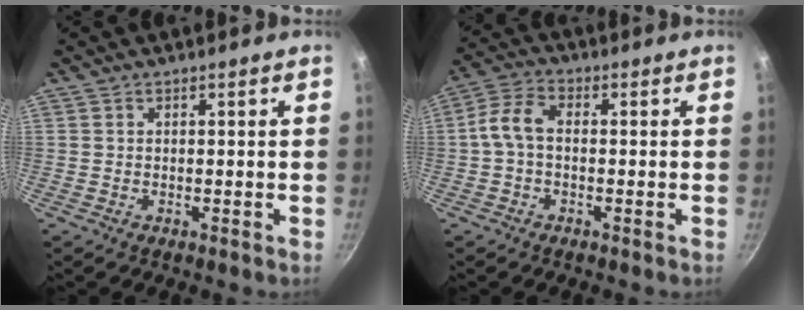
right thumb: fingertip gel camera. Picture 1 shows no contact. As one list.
[{"total": 6.3, "force": [-0.3, 4.0, 4.9], "torque": [-0.098, 0.022, -0.014]}]